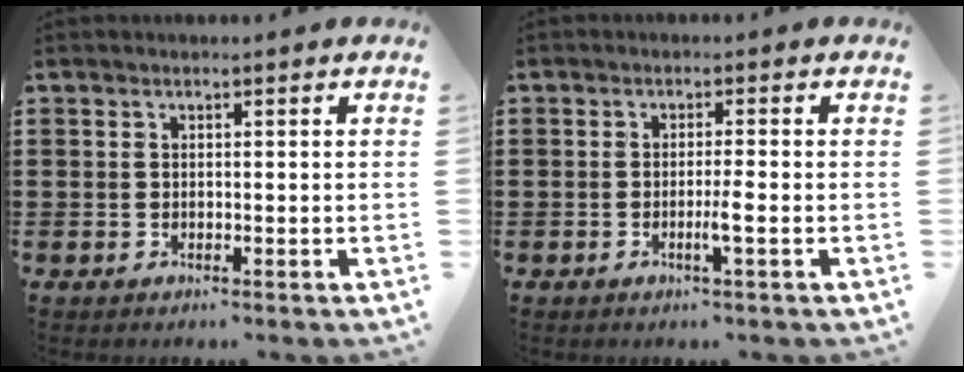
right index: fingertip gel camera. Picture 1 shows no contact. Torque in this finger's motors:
{"motor_torque": [0.38, 0.21, 0.15, 0.02]}